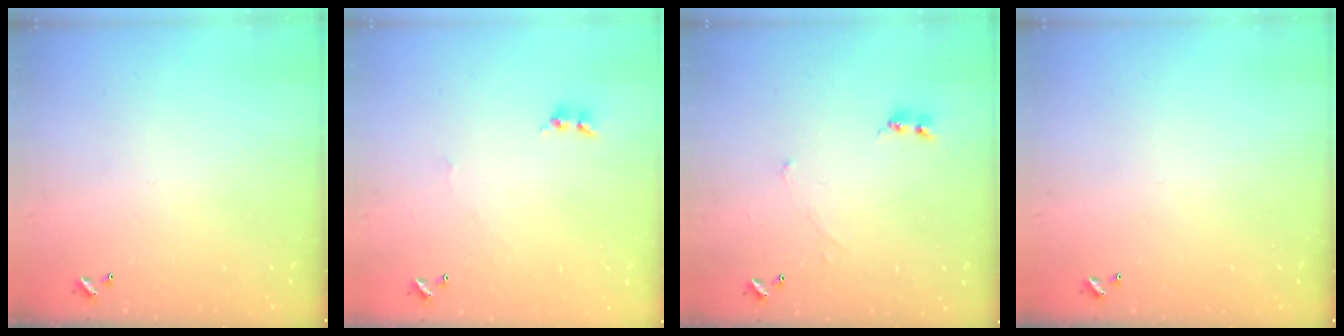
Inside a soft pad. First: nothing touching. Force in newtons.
{"total": 1.7, "press": 1.6, "slide": 0.5}
{"total": 0.0}
{"total": 0.0}